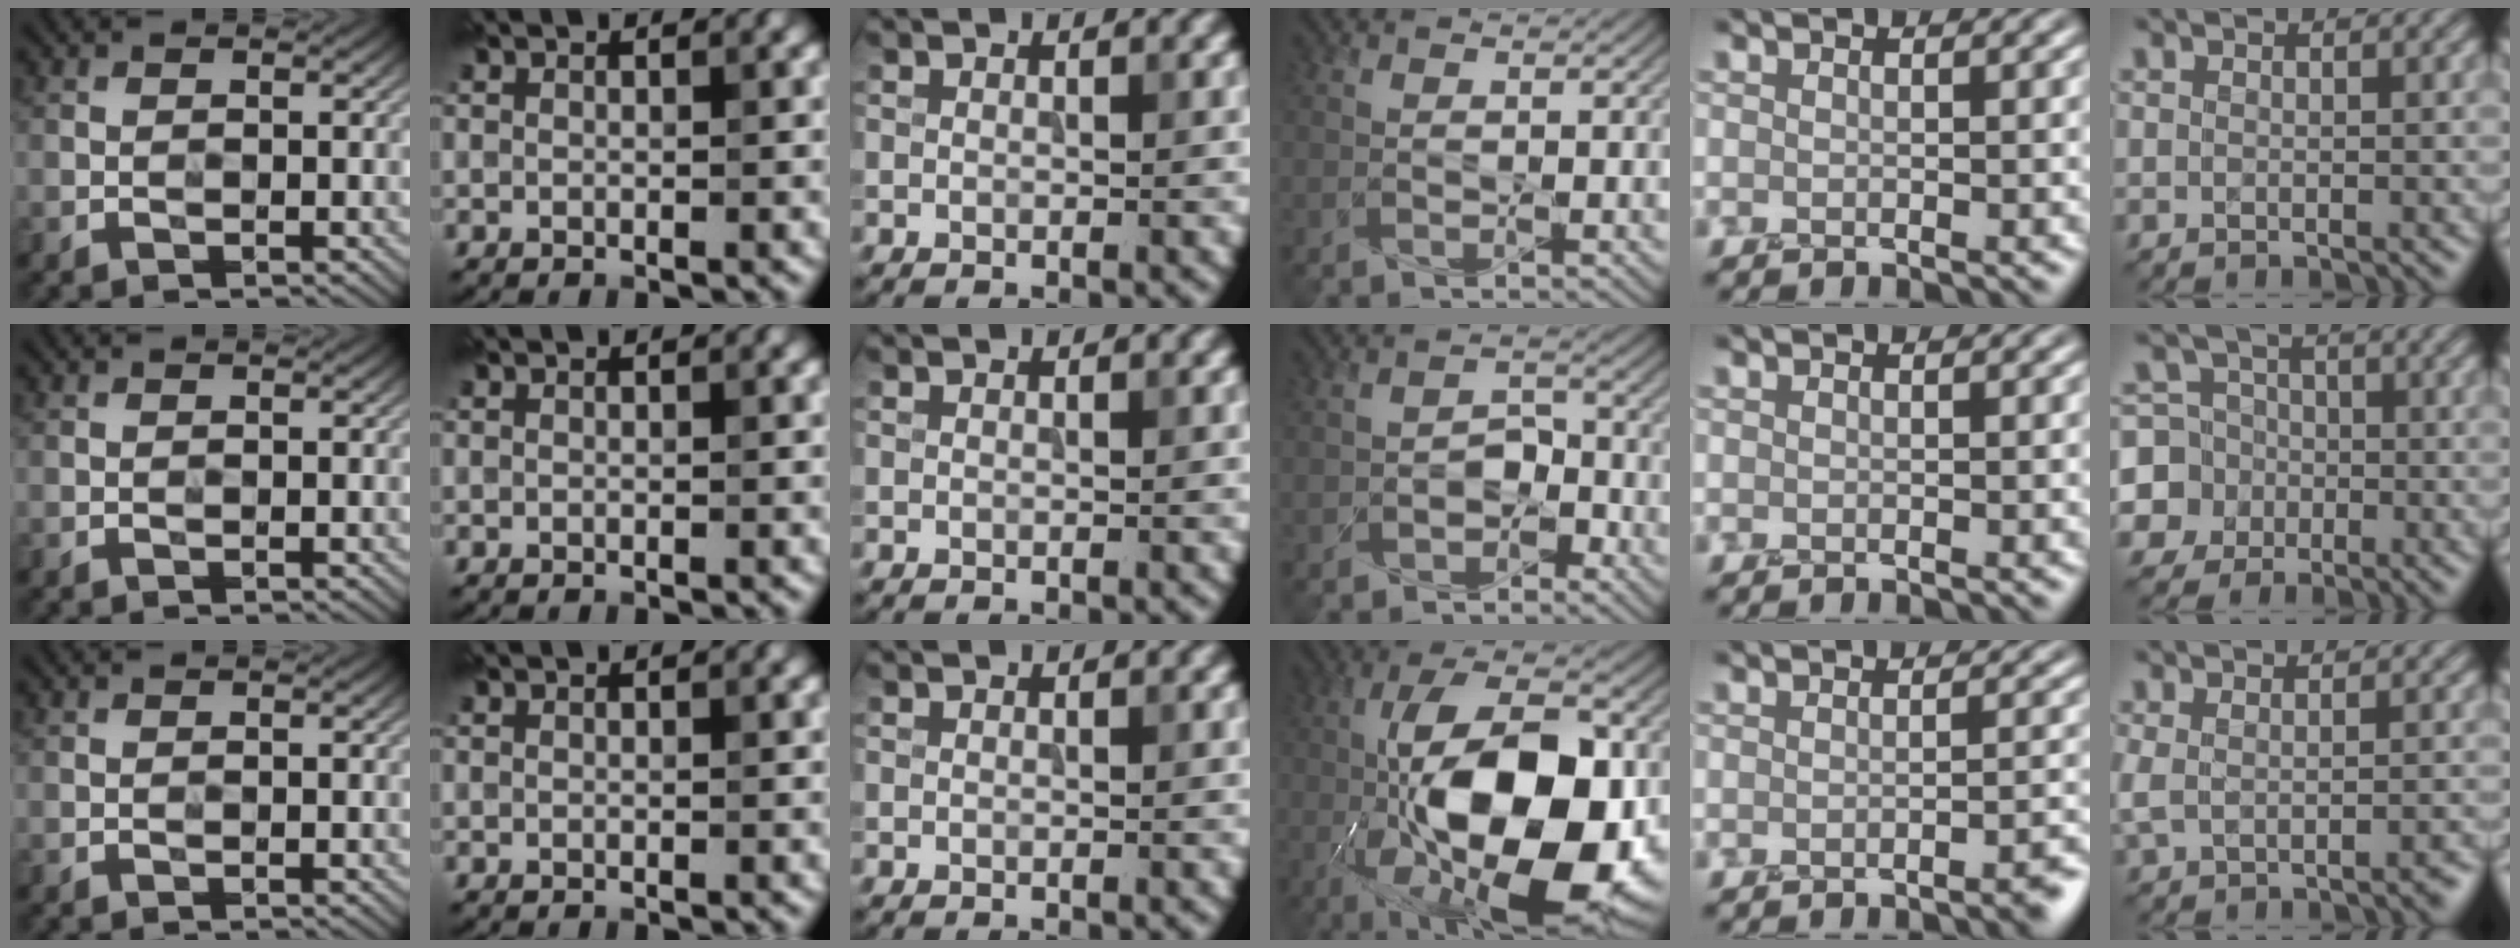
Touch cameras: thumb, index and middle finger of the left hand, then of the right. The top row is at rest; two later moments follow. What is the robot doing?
{"motion": "press", "object": "grip strengthener"}